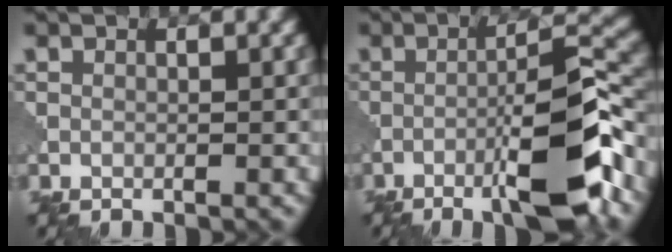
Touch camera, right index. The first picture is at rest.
{"total": 9.7, "force": [-4.7, 1.7, 8.3], "torque": [-0.125, 0.014, -0.079]}